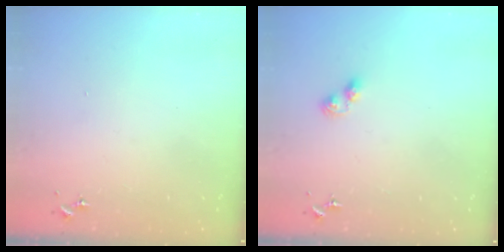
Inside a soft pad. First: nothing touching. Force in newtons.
{"total": 4.3, "press": 4.3, "slide": 0.5}